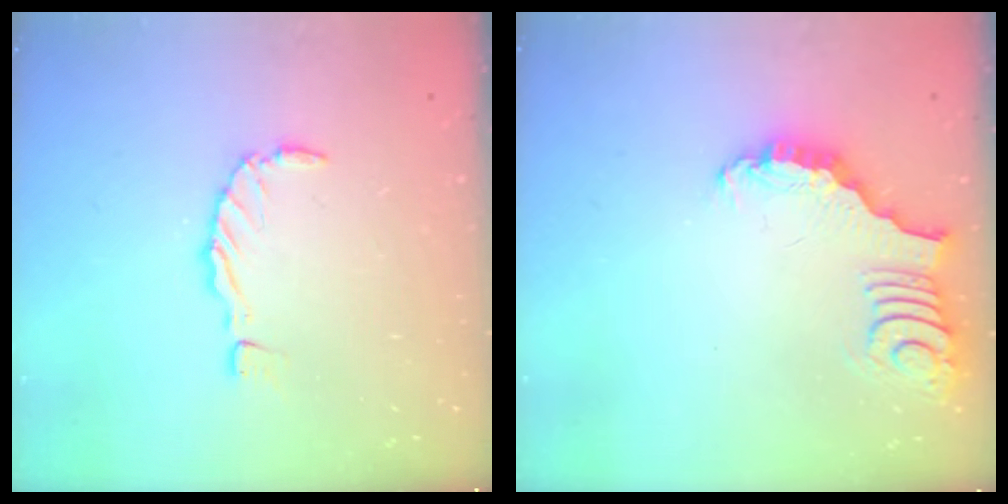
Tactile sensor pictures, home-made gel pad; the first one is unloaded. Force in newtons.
{"total": 3.4, "press": 3.3, "slide": 0.5}